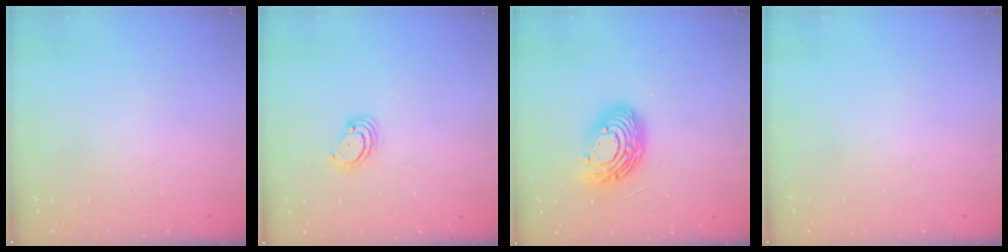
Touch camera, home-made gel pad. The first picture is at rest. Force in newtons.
{"total": 3.0, "press": 2.9, "slide": 0.3}
{"total": 13.7, "press": 13.7, "slide": 0.5}
{"total": 0.0}